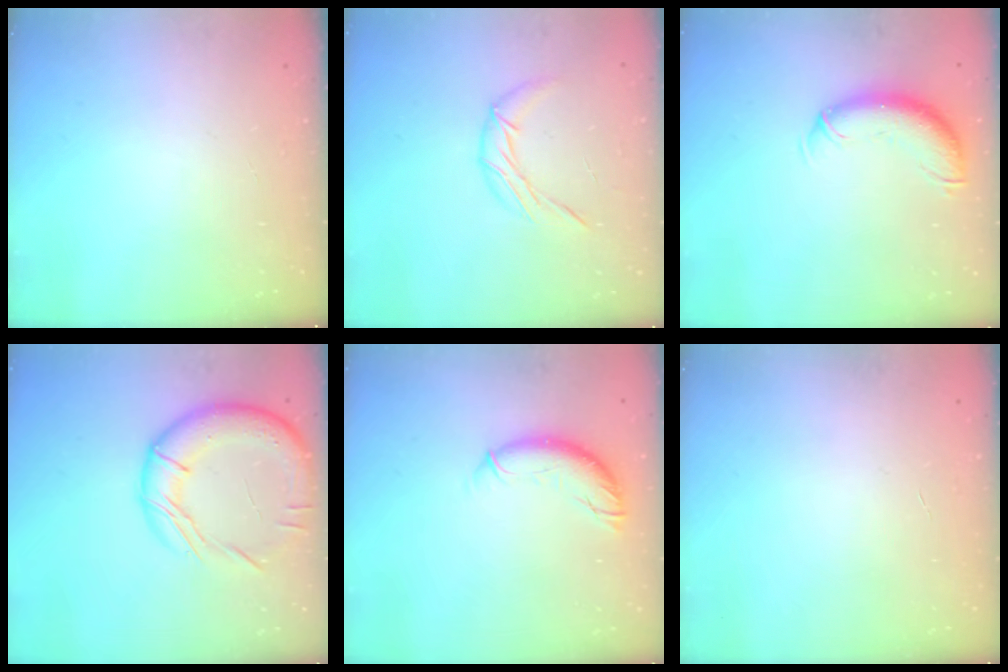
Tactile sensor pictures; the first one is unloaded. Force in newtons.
{"total": 7.9, "press": 7.9, "slide": 0.2}
{"total": 11.1, "press": 11.0, "slide": 2.0}
{"total": 17.5, "press": 17.3, "slide": 2.1}
{"total": 9.9, "press": 9.8, "slide": 1.6}
{"total": 0.0}